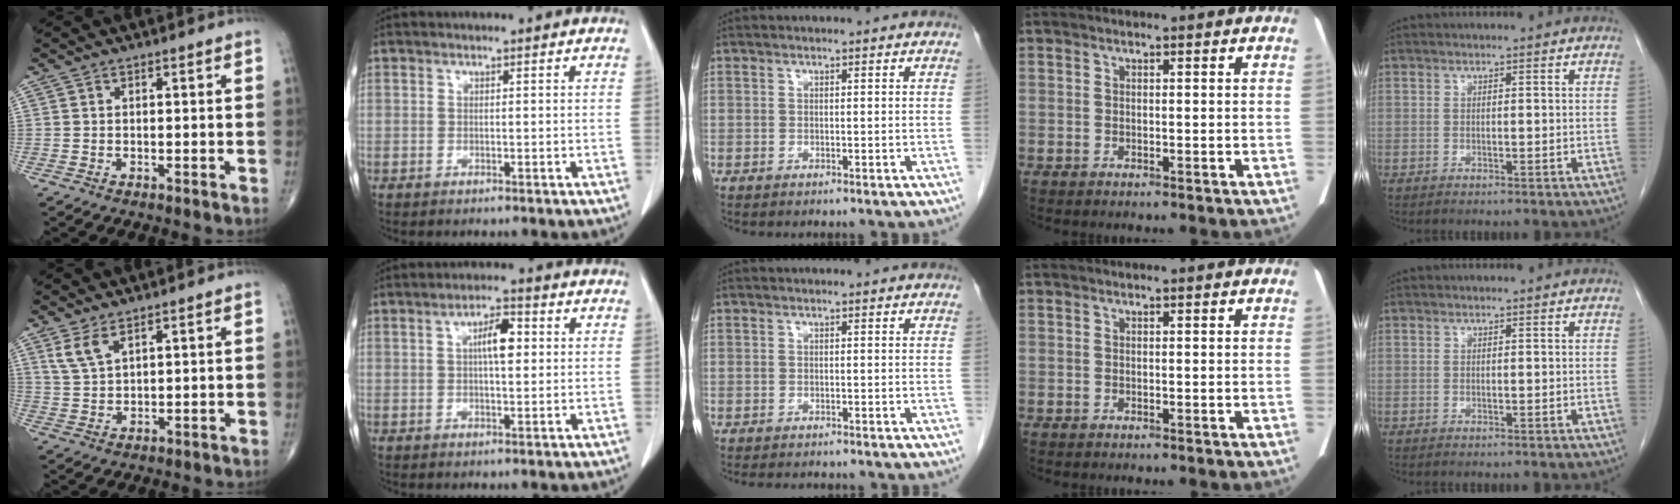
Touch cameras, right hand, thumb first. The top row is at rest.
{"thumb": {"total": 4.1, "force": [2.6, 1.6, 2.8], "torque": [-0.060, -0.008, 0.062]}, "index": {"total": 5.7, "force": [1.2, 2.0, 5.1], "torque": [-0.088, 0.011, 0.020]}, "middle": {"total": 2.9, "force": [-2.6, 0.7, 0.9], "torque": [-0.009, -0.006, -0.035]}}